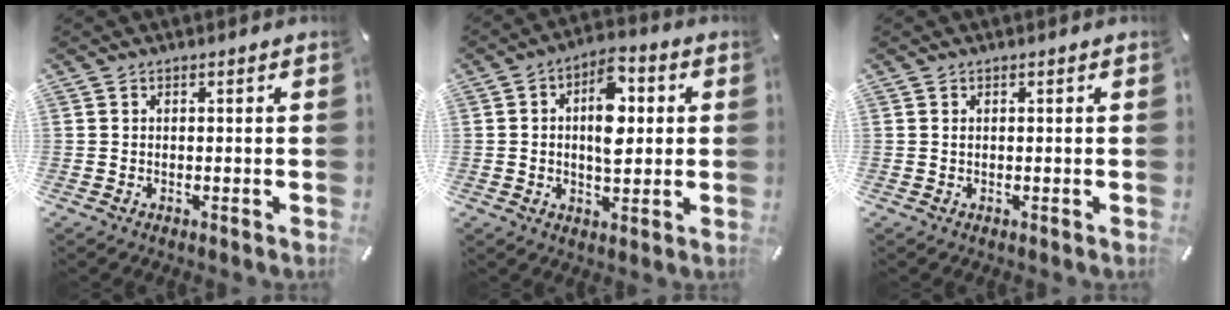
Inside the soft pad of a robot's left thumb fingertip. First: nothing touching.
{"total": 10.6, "force": [1.4, 6.3, 8.4], "torque": [-0.115, -0.003, 0.018]}
{"total": 0.0}